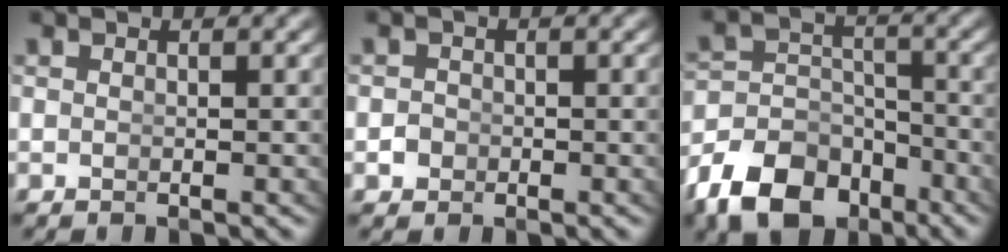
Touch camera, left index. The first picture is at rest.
{"total": 0.9, "force": [-0.6, 0.6, 0.0], "torque": [-0.002, -0.011, -0.005]}
{"total": 9.0, "force": [-6.0, 5.6, 3.7], "torque": [-0.057, -0.032, -0.091]}